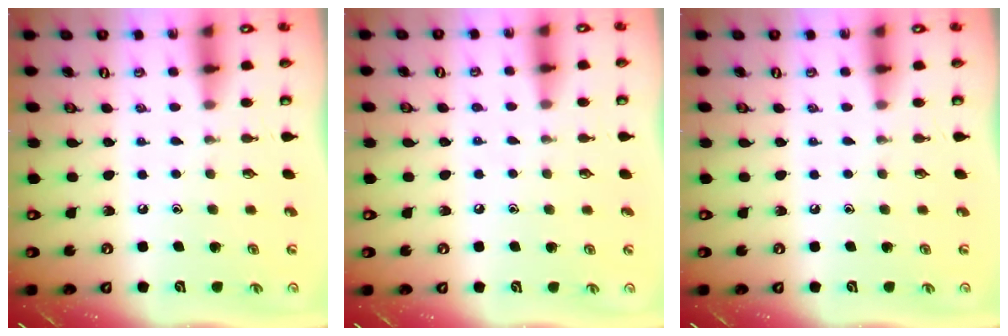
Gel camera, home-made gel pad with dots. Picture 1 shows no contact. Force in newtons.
{"total": 2.3, "press": 2.3, "slide": 0.3}
{"total": 0.0}